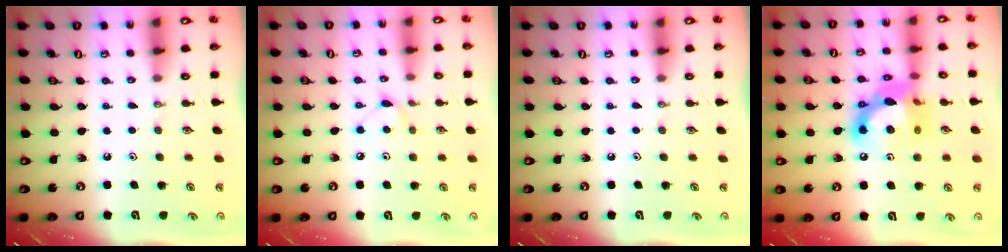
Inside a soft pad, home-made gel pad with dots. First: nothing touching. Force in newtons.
{"total": 5.2, "press": 5.1, "slide": 0.6}
{"total": 0.0}
{"total": 15.3, "press": 15.3, "slide": 0.9}